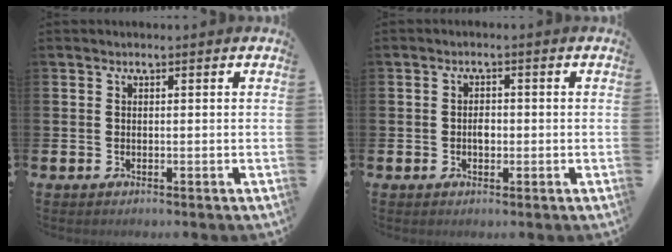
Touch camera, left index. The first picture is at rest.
{"total": 1.8, "force": [-0.2, 1.2, 1.3], "torque": [-0.013, 0.003, -0.008]}